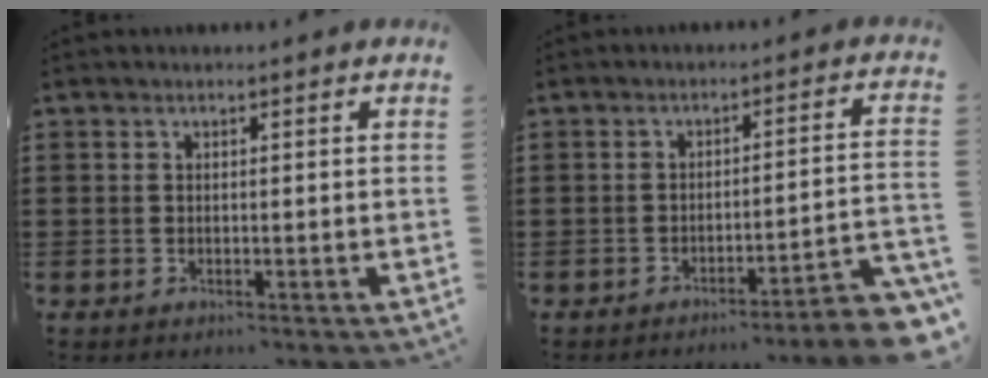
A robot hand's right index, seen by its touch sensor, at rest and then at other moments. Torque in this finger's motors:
{"motor_torque": [0.96, -0.83, 0.23, 0.00]}